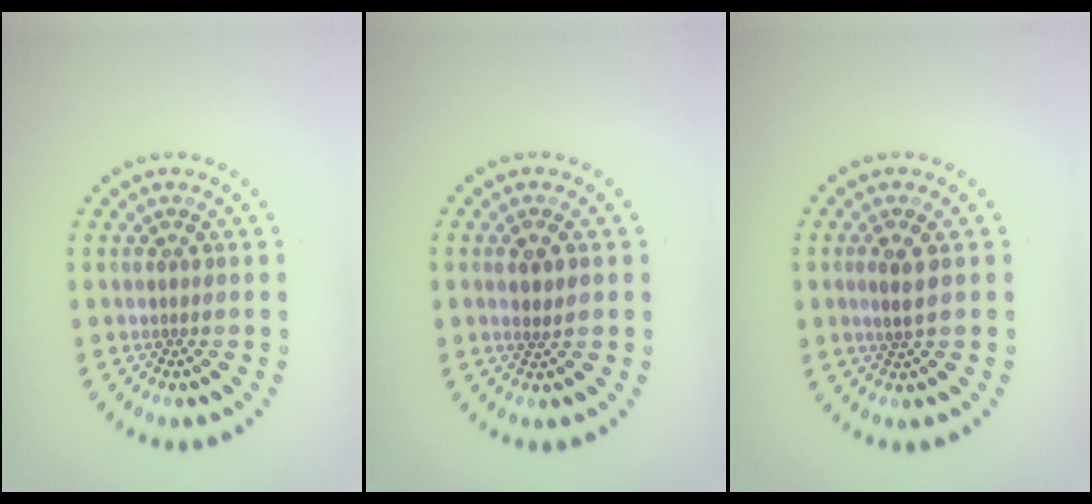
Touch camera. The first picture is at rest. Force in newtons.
{"total": 1.4, "press": 1.2, "slide": 0.6}
{"total": 1.8, "press": 1.6, "slide": 0.8}